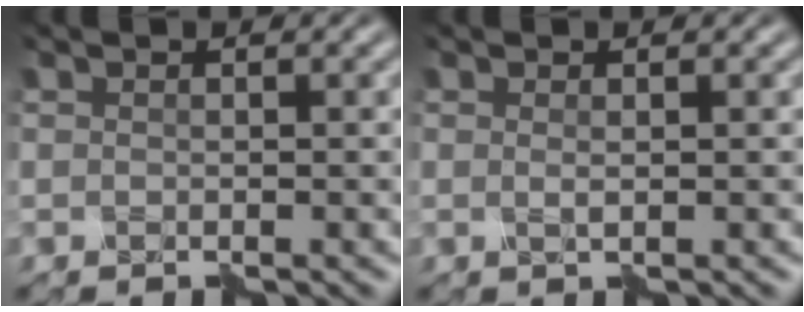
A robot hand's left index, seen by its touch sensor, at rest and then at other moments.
{"total": 0.7, "force": [0.0, 0.0, 0.7], "torque": [-0.013, -0.001, 0.001]}